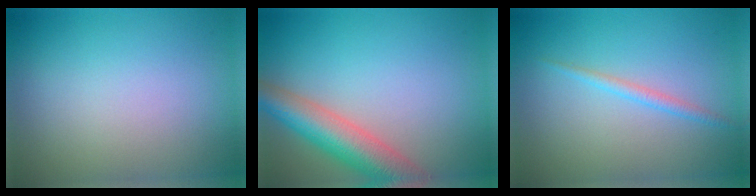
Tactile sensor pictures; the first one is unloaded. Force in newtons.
{"total": 6.7, "press": 6.7, "slide": 0.2}
{"total": 1.2, "press": 1.2, "slide": 0.1}